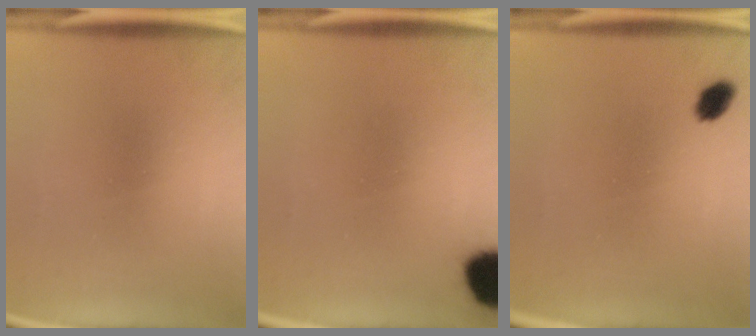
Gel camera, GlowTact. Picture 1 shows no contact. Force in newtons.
{"total": 9.2}
{"total": 2.8}